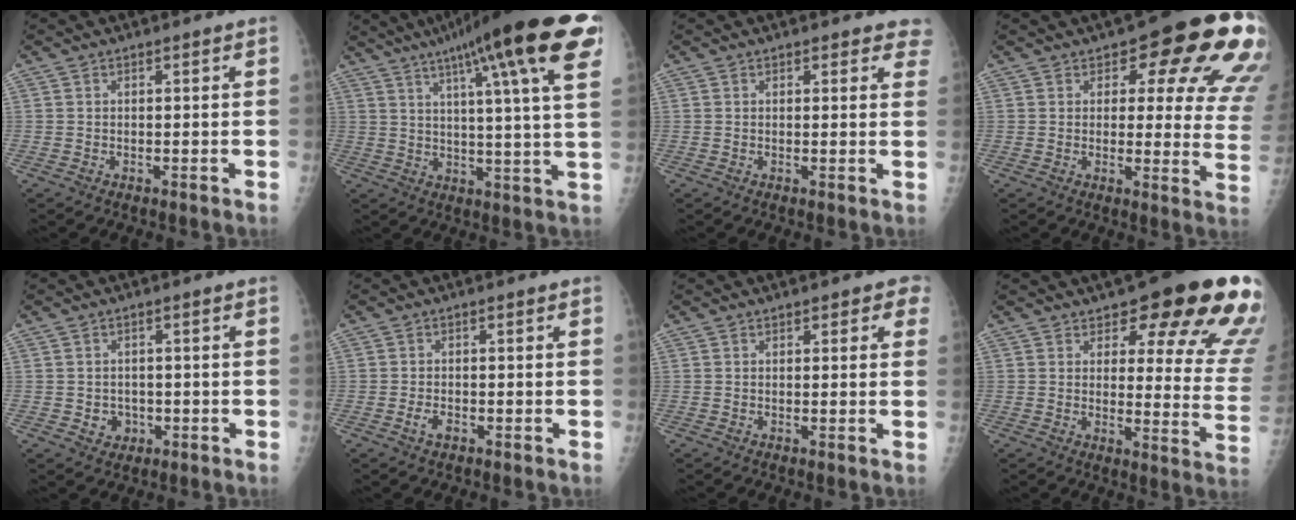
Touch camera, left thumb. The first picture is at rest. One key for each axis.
{"total": 23.5, "fx": 12.6, "fy": 3.0, "fz": 19.6, "tx": -0.287, "ty": -0.013, "tz": 0.165}
{"total": 4.1, "fx": 3.5, "fy": 1.9, "fz": 1.2, "tx": 0.028, "ty": -0.011, "tz": 0.025}
{"total": 19.5, "fx": 9.3, "fy": 7.8, "fz": 15.2, "tx": -0.137, "ty": -0.040, "tz": 0.100}
{"total": 3.1, "fx": -0.8, "fy": 2.8, "fz": 1.1, "tx": 0.000, "ty": 0.005, "tz": -0.005}
{"total": 2.0, "fx": -1.0, "fy": 1.1, "fz": 1.3, "tx": -0.027, "ty": 0.005, "tz": -0.018}
{"total": 2.9, "fx": 1.5, "fy": 1.6, "fz": 1.9, "tx": 0.004, "ty": -0.001, "tz": 0.012}
{"total": 20.8, "fx": 13.1, "fy": 6.9, "fz": 14.6, "tx": -0.136, "ty": -0.068, "tz": 0.151}